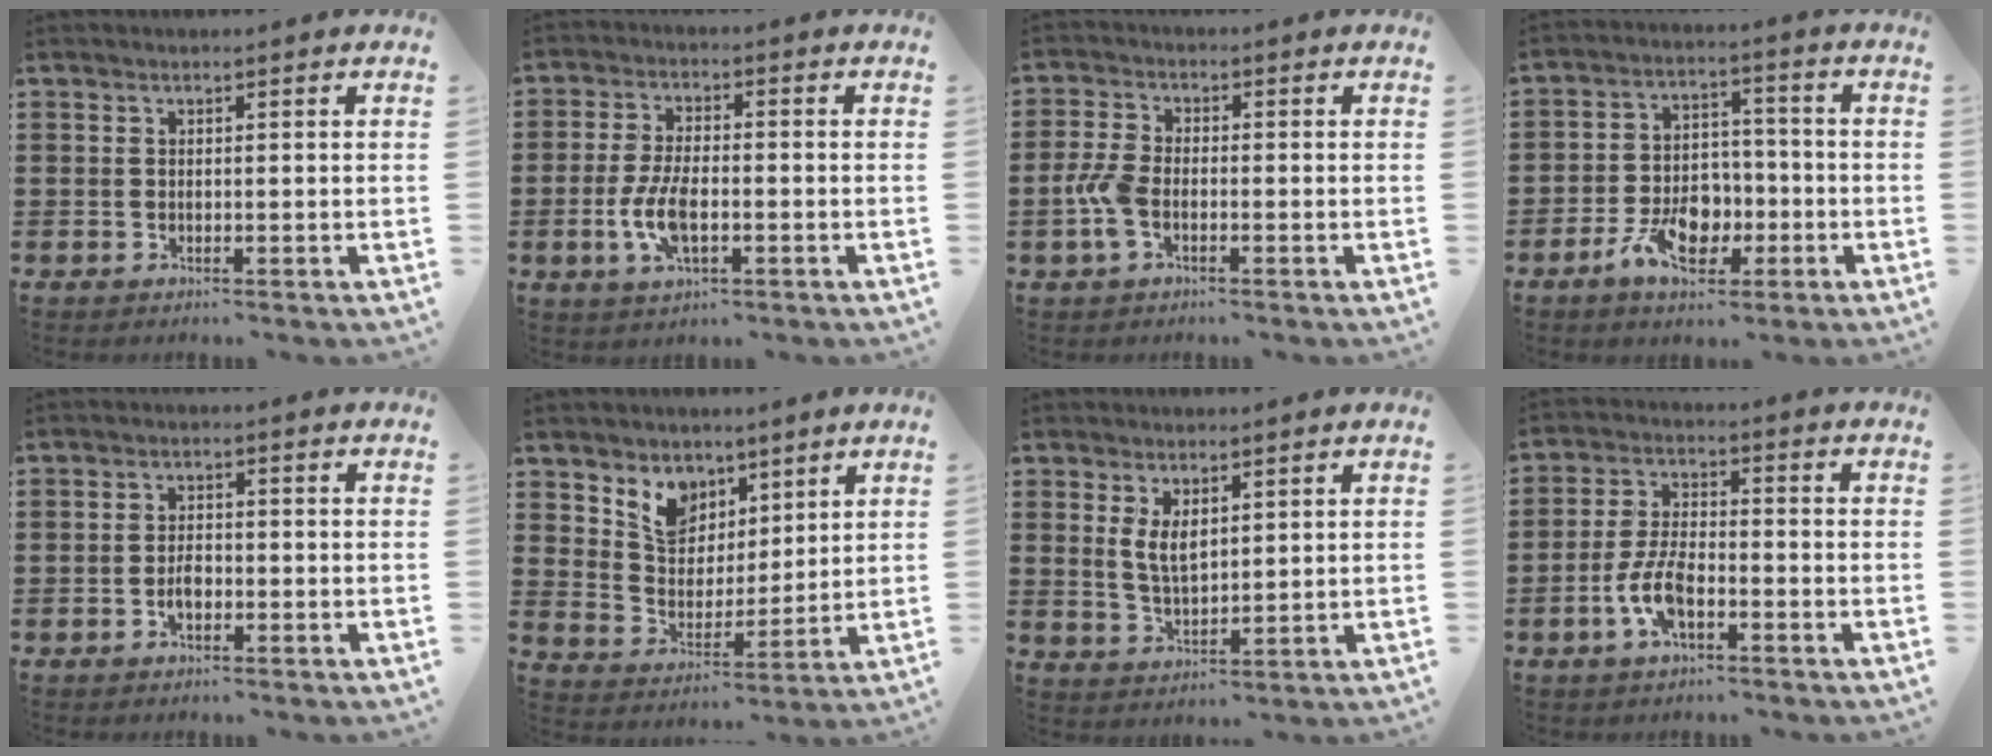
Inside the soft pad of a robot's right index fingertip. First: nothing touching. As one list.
[{"total": 6.5, "force": [-1.8, 2.9, 5.5], "torque": [-0.126, -0.002, -0.037]}, {"total": 4.5, "force": [-1.3, 2.2, 3.7], "torque": [-0.091, -0.002, -0.029]}, {"total": 8.4, "force": [-3.5, 5.3, 5.5], "torque": [-0.108, 0.008, -0.066]}, {"total": 2.3, "force": [-0.8, 1.2, 1.8], "torque": [-0.033, 0.003, -0.016]}, {"total": 7.1, "force": [4.9, 5.1, 1.0], "torque": [-0.059, -0.014, 0.094]}, {"total": 4.4, "force": [1.7, 2.3, 3.4], "torque": [-0.064, 0.002, 0.029]}, {"total": 6.7, "force": [-2.6, 2.9, 5.4], "torque": [-0.130, -0.001, -0.056]}]